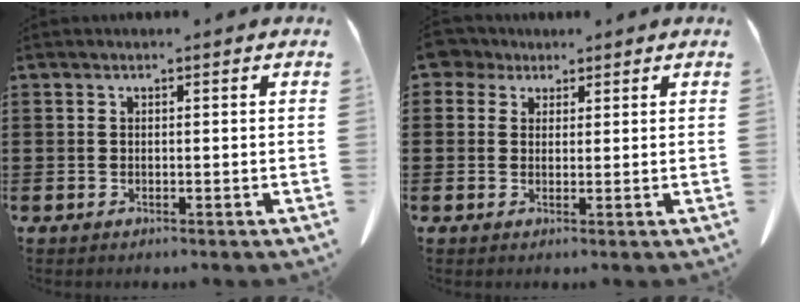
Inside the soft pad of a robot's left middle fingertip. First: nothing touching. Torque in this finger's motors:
{"motor_torque": [0.00, 0.00, 0.00, 0.00]}